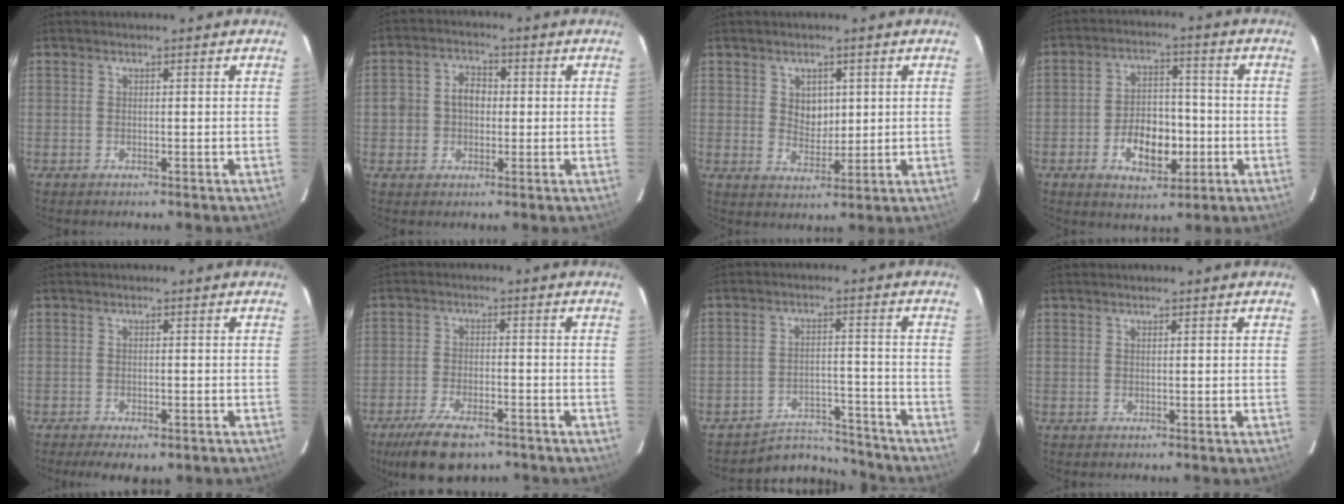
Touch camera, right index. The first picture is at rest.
{"total": 5.3, "force": [-0.3, 4.5, 2.8], "torque": [-0.054, 0.018, -0.003]}
{"total": 4.4, "force": [1.4, 3.4, 2.4], "torque": [-0.035, 0.002, 0.030]}
{"total": 10.4, "force": [-3.4, 6.4, 7.4], "torque": [-0.142, 0.018, -0.044]}
{"total": 6.3, "force": [-4.5, 2.3, 3.8], "torque": [-0.087, -0.018, -0.065]}
{"total": 11.6, "force": [-8.3, 4.6, 6.6], "torque": [-0.151, -0.017, -0.139]}
{"total": 9.1, "force": [-8.7, 2.5, -0.2], "torque": [-0.012, 0.030, -0.128]}
{"total": 0.0}